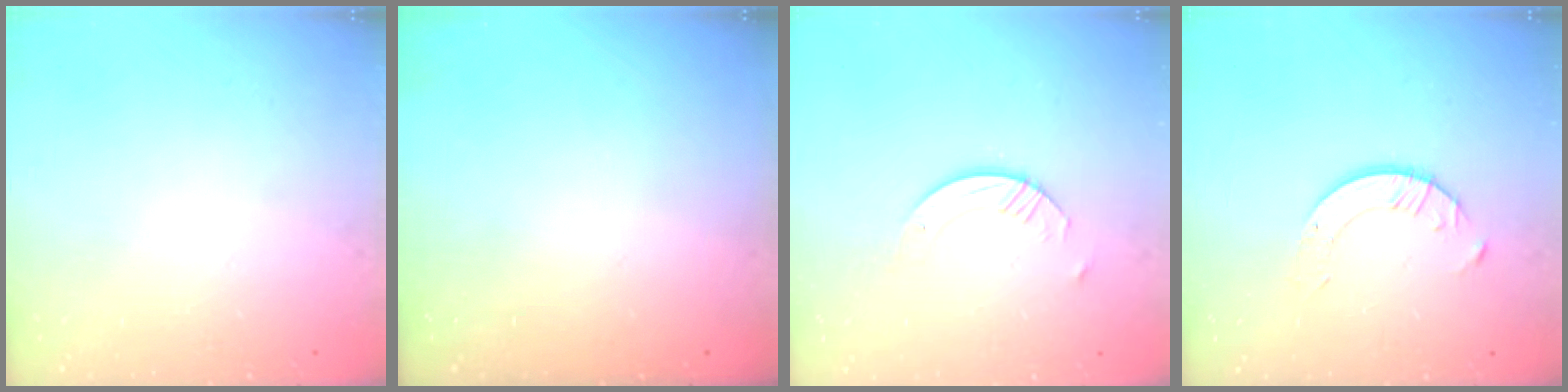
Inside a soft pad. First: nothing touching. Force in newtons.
{"total": 0.0}
{"total": 3.5, "press": 3.5, "slide": 0.4}
{"total": 3.4, "press": 3.4, "slide": 0.3}